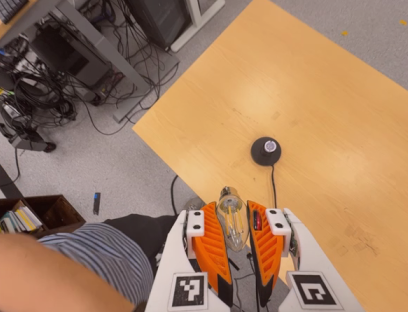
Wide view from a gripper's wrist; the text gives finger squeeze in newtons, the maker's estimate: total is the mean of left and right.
{"total": 21.0, "left": 26.3, "right": 15.6}